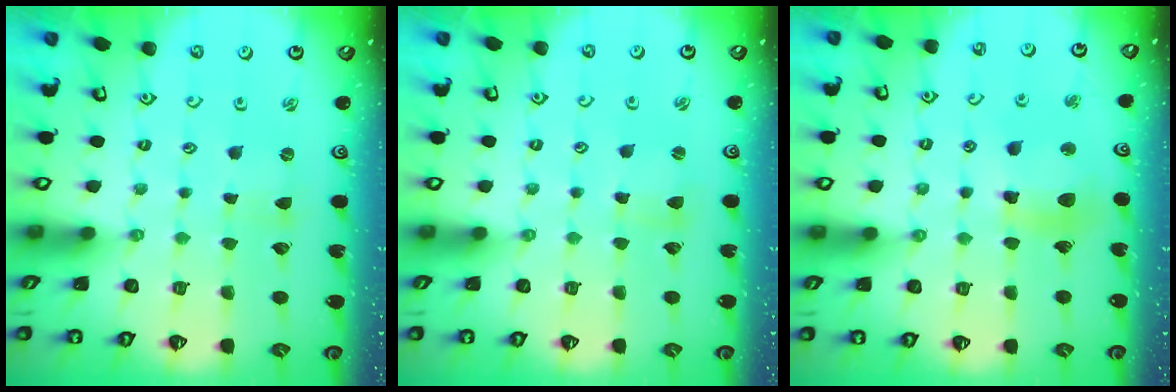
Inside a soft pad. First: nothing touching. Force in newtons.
{"total": 1.5, "press": 1.4, "slide": 0.2}
{"total": 10.4, "press": 10.2, "slide": 2.0}